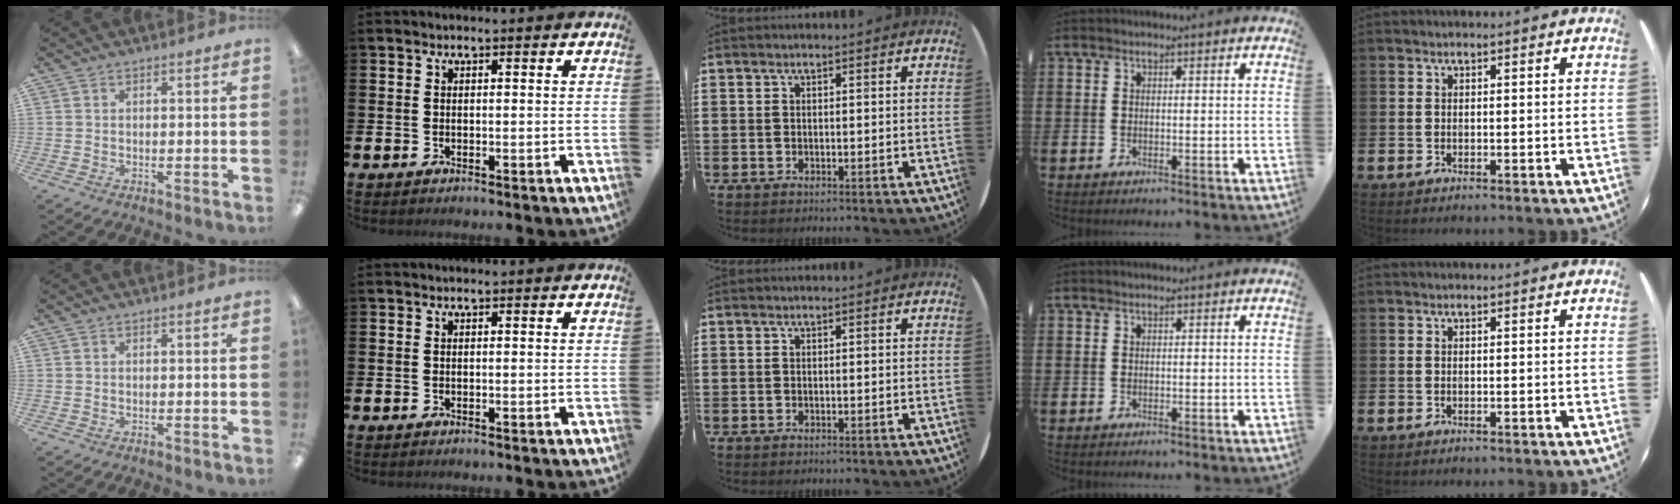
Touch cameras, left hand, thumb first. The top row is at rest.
{}